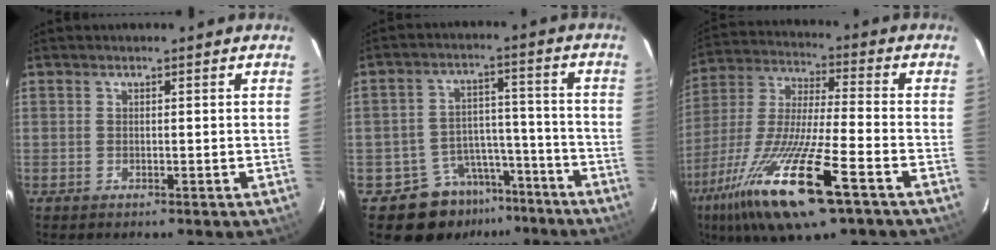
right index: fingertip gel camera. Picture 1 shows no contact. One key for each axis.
{"total": 9.9, "fx": -7.3, "fy": 6.4, "fz": 2.0, "tx": -0.042, "ty": 0.040, "tz": -0.096}
{"total": 22.0, "fx": -12.1, "fy": 3.7, "fz": 18.0, "tx": -0.368, "ty": -0.048, "tz": -0.231}